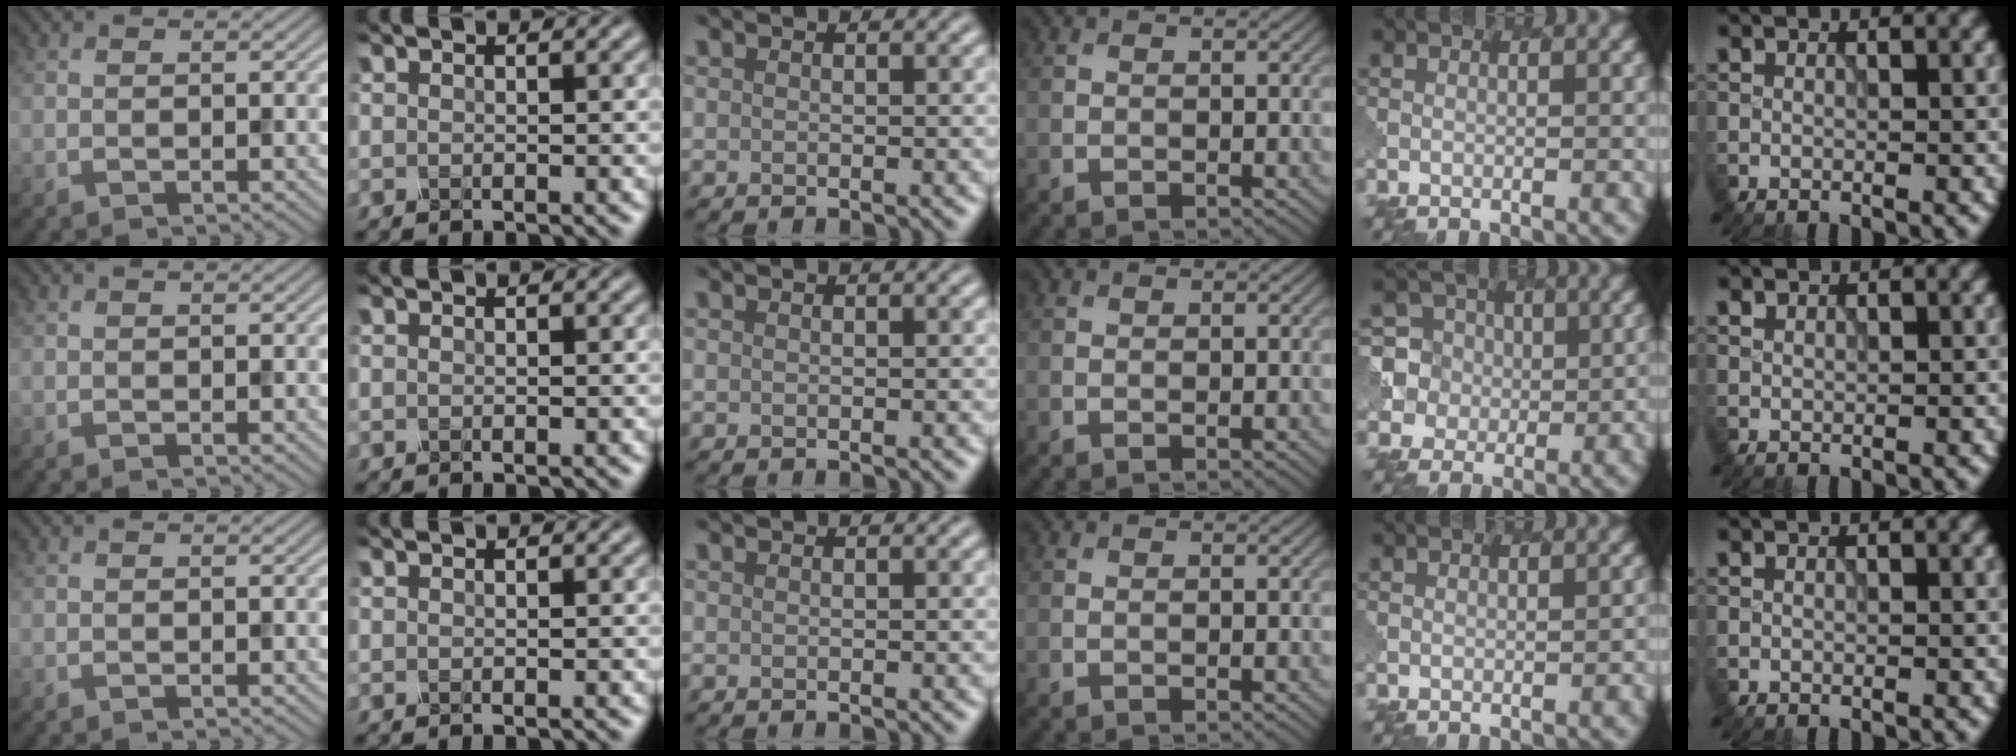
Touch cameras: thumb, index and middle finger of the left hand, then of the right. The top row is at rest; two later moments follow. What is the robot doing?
{"motion": "dispense", "object": "spray bottle"}